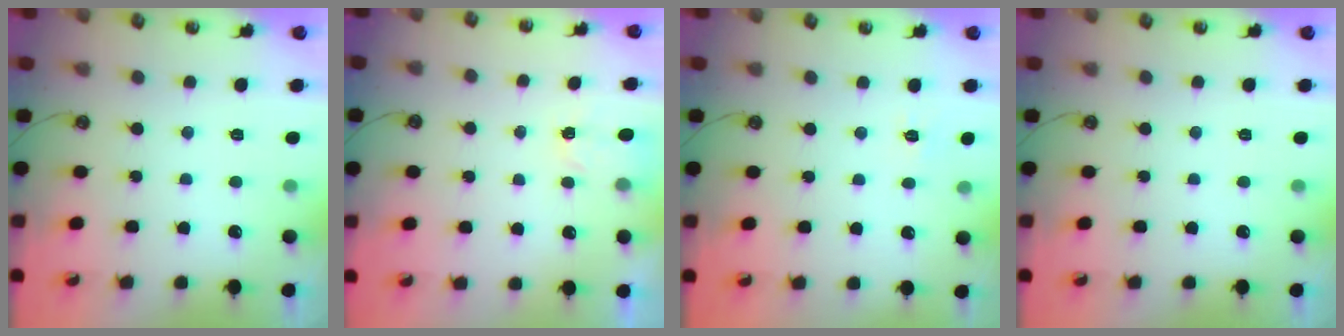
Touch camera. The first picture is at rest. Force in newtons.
{"total": 2.2, "press": 2.2, "slide": 0.4}
{"total": 5.2, "press": 5.1, "slide": 0.7}
{"total": 0.0}